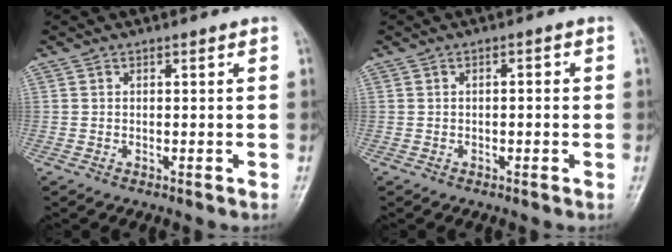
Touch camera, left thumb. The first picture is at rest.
{"total": 1.6, "force": [-0.1, 0.7, 1.4], "torque": [-0.017, 0.005, -0.002]}